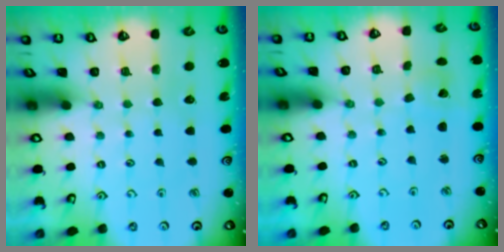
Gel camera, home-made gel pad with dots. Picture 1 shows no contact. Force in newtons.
{"total": 1.5, "press": 1.5, "slide": 0.2}